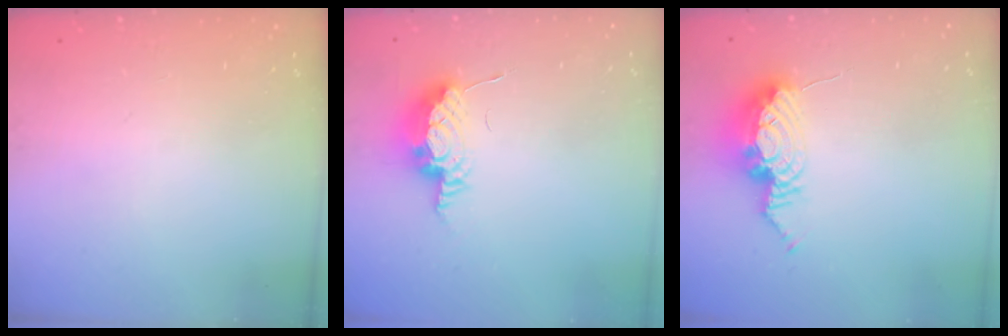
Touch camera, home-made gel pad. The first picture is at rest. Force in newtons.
{"total": 8.8, "press": 8.5, "slide": 2.1}
{"total": 10.8, "press": 10.4, "slide": 2.8}